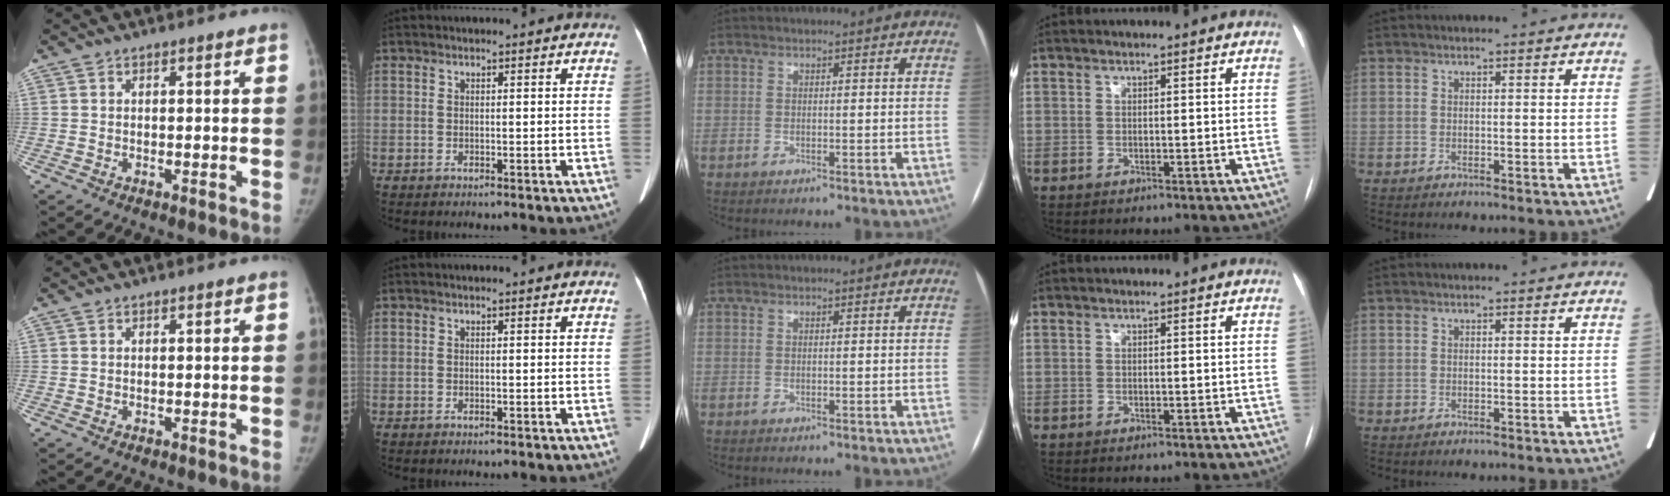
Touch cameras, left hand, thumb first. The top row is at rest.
{}